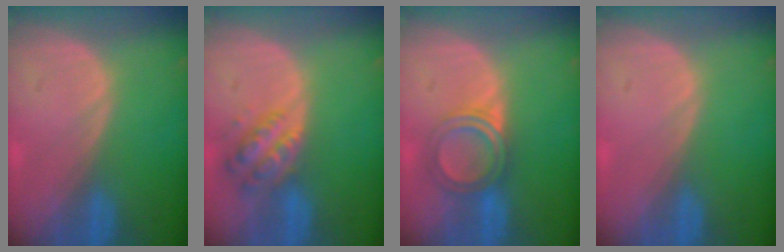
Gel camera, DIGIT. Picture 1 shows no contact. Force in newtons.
{"total": 6.0, "press": 5.4, "slide": 2.6}
{"total": 5.0, "press": 4.9, "slide": 1.1}
{"total": 0.0}